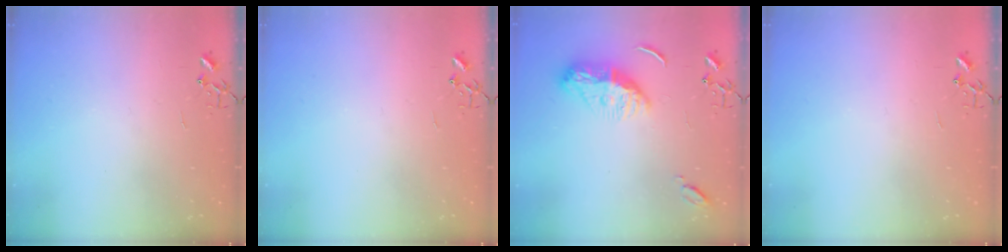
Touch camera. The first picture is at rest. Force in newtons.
{"total": 0.0}
{"total": 11.1, "press": 11.0, "slide": 1.0}
{"total": 0.0}